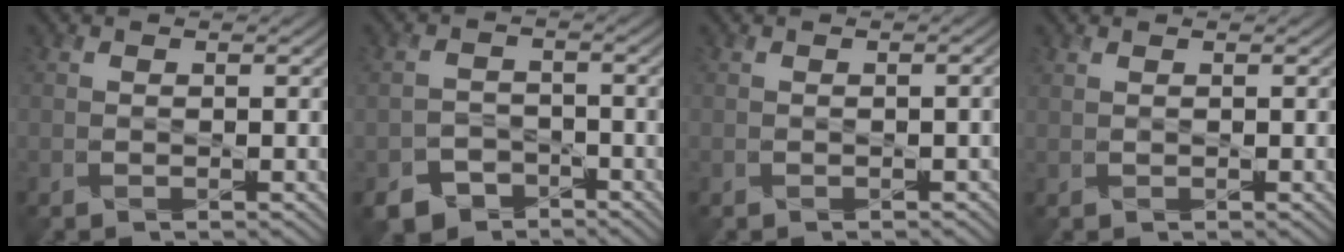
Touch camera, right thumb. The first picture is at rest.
{"total": 4.9, "force": [-3.8, 2.9, 1.0], "torque": [-0.019, -0.010, -0.066]}
{"total": 1.0, "force": [-0.3, 0.3, 0.9], "torque": [-0.014, 0.002, -0.002]}
{"total": 0.7, "force": [0.5, 0.1, 0.5], "torque": [-0.014, -0.004, 0.012]}